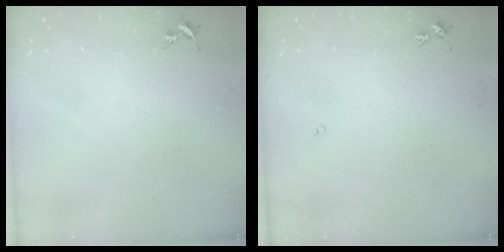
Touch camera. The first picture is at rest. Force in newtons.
{"total": 3.0, "press": 3.0, "slide": 0.4}